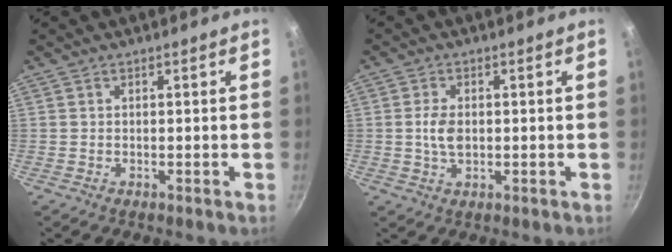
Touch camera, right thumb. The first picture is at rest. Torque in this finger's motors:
{"motor_torque": [0.24, 1.23, 0.91, 0.02, 0.19]}